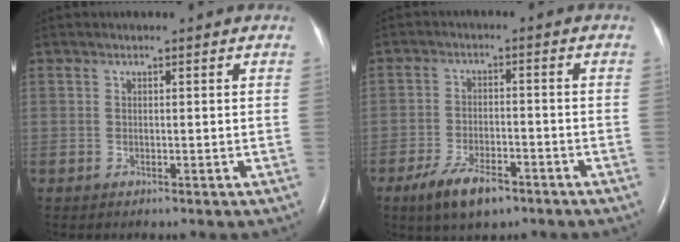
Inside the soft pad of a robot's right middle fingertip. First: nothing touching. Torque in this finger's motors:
{"motor_torque": [0.60, -0.53, 0.22, 0.04]}